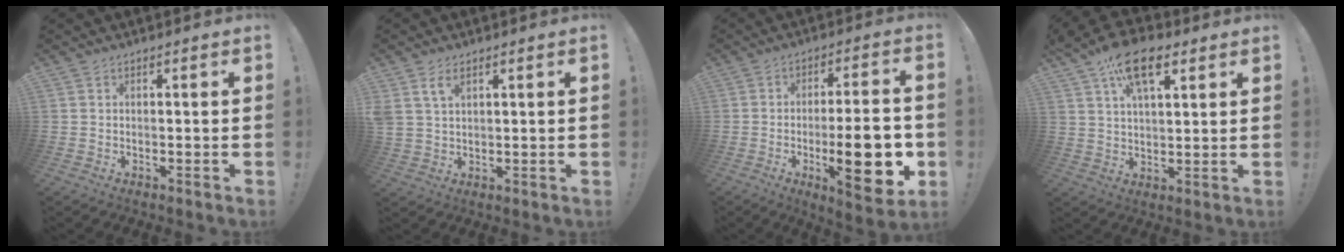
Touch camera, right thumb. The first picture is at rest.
{"total": 4.4, "force": [2.5, 2.4, 2.7], "torque": [-0.056, -0.001, 0.049]}
{"total": 18.9, "force": [-4.8, 5.8, 17.3], "torque": [-0.245, 0.001, -0.065]}
{"total": 13.6, "force": [7.3, 6.7, 9.3], "torque": [-0.159, -0.016, 0.131]}